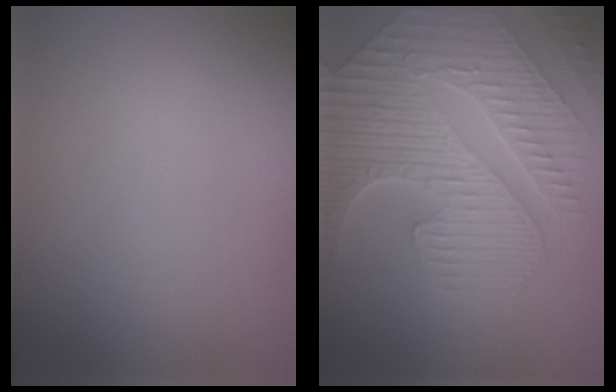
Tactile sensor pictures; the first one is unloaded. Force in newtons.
{"total": 9.3, "press": 6.3, "slide": 6.8}